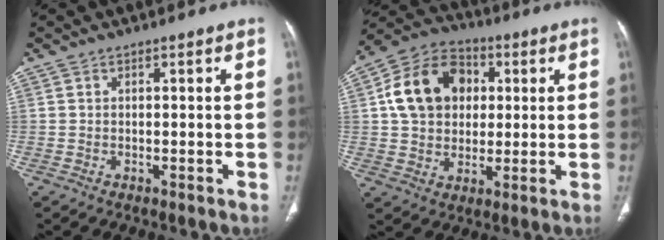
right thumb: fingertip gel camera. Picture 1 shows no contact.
{"total": 15.2, "force": [2.9, 11.8, 9.1], "torque": [-0.135, 0.014, 0.043]}